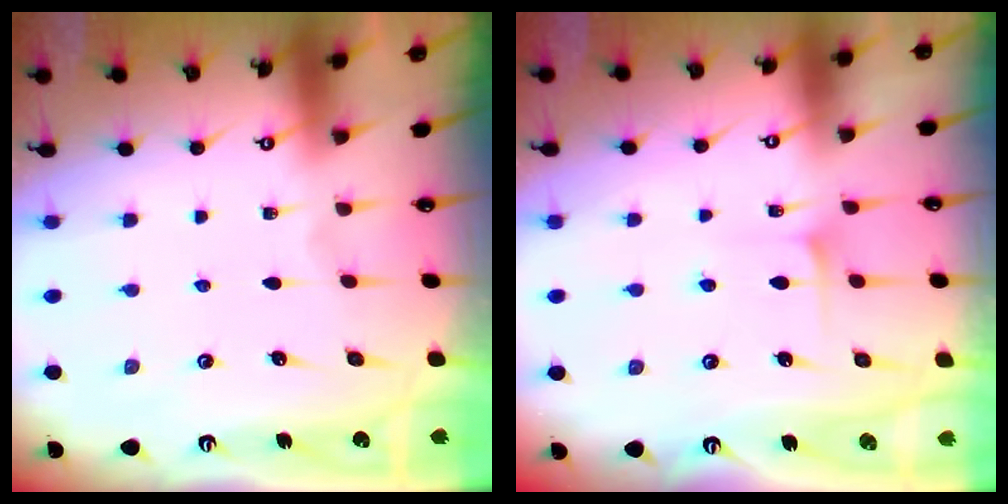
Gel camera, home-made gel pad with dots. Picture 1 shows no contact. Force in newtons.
{"total": 5.5, "press": 5.5, "slide": 0.7}